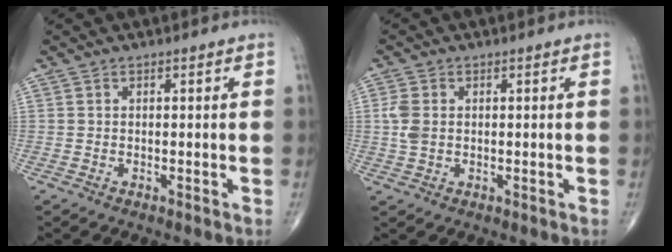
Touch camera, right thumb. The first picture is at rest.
{"total": 3.8, "force": [0.3, 2.7, 2.7], "torque": [-0.066, 0.004, 0.006]}